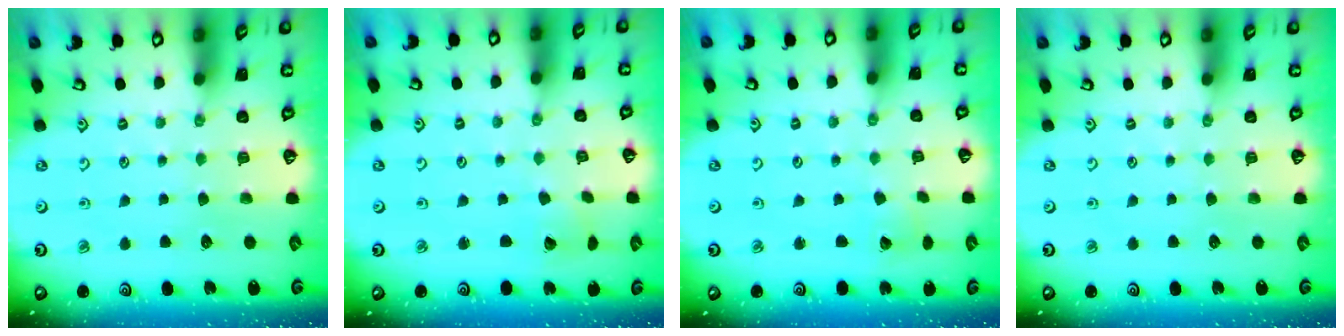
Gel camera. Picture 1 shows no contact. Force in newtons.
{"total": 2.1, "press": 2.1, "slide": 0.3}
{"total": 3.0, "press": 3.0, "slide": 0.2}
{"total": 0.0}